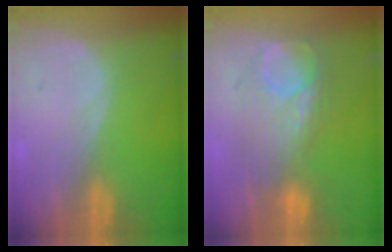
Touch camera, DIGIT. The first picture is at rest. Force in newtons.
{"total": 8.1, "press": 8.0, "slide": 0.7}